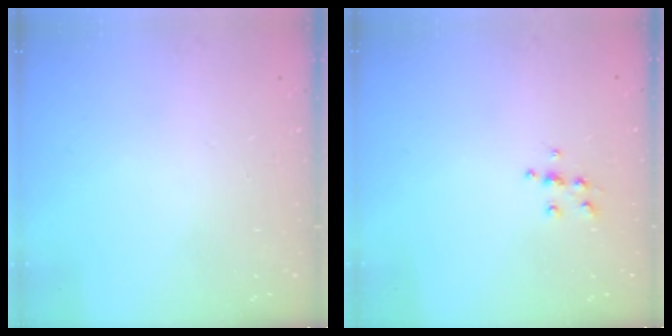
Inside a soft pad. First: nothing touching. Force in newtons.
{"total": 5.5, "press": 5.4, "slide": 0.6}